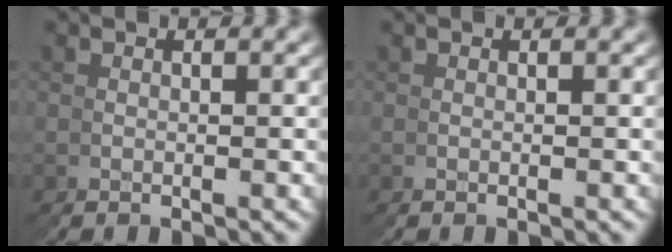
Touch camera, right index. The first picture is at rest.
{"total": 0.0}